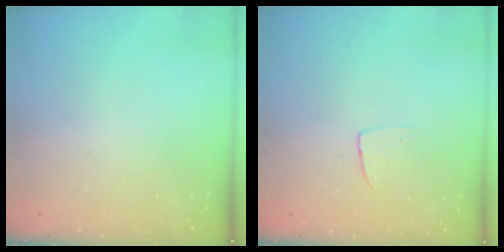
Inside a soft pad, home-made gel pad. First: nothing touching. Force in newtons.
{"total": 3.7, "press": 3.7, "slide": 0.2}